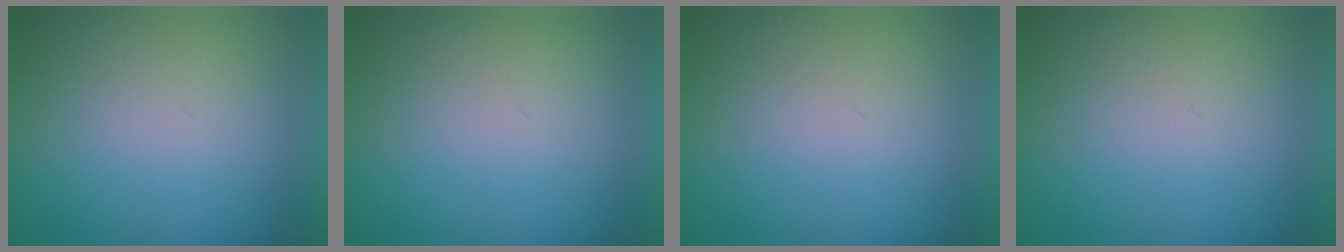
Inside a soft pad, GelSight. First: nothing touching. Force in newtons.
{"total": 1.1}
{"total": 1.0}
{"total": 1.1}